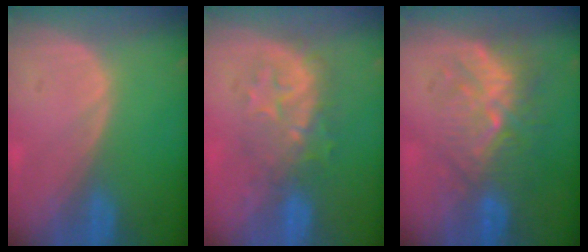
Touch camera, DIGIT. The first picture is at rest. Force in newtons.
{"total": 7.8, "press": 7.6, "slide": 1.9}
{"total": 9.5, "press": 8.6, "slide": 3.9}